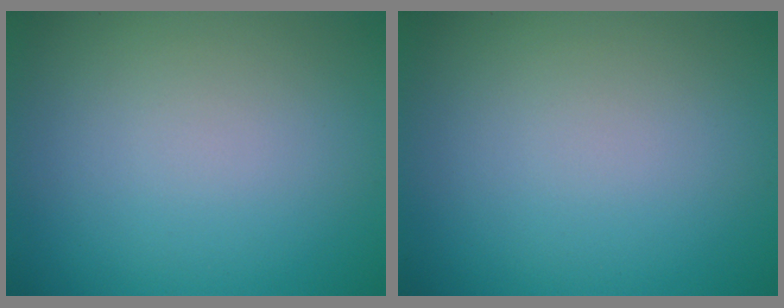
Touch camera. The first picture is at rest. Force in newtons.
{"total": 0.0}